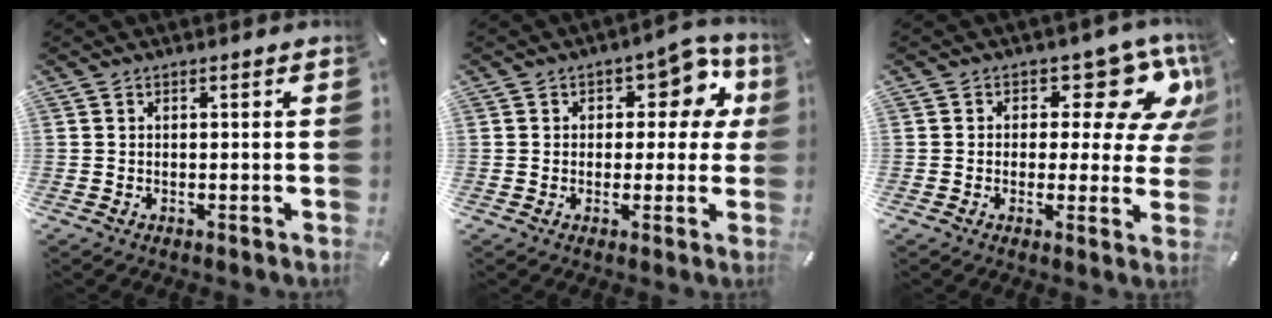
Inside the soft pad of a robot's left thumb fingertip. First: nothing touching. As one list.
[{"total": 9.7, "force": [3.6, 6.2, 6.5], "torque": [-0.071, -0.016, 0.057]}, {"total": 11.6, "force": [5.7, 6.4, 7.9], "torque": [-0.092, -0.042, 0.094]}]